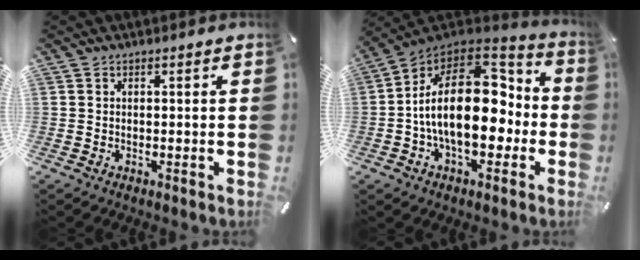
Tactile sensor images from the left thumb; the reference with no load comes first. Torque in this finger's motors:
{"motor_torque": [2.48, 2.52, 2.10, 0.67, 0.45]}